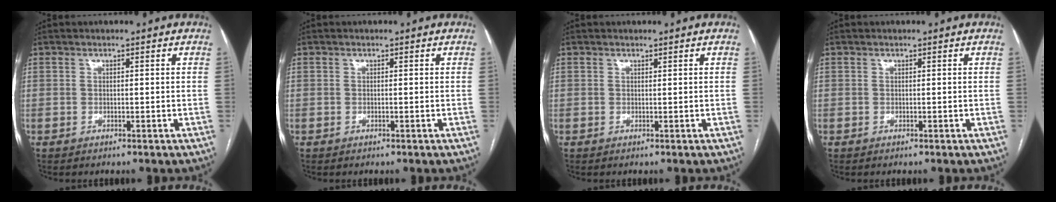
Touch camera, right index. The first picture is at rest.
{"total": 0.0}
{"total": 0.0}
{"total": 0.0}